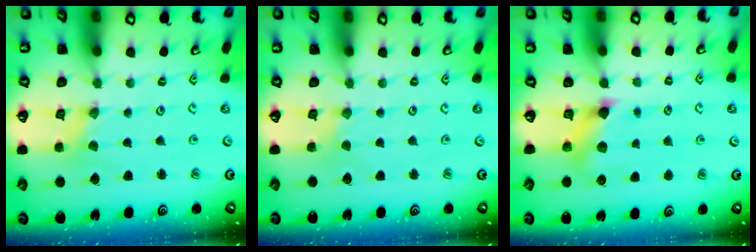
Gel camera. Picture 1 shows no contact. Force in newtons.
{"total": 0.0}
{"total": 7.0, "press": 7.0, "slide": 0.5}